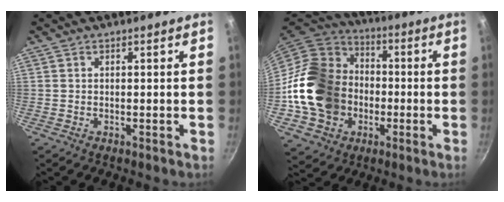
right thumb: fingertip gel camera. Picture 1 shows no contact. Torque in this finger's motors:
{"motor_torque": [2.08, 1.65, 1.06, -1.58, 0.13]}